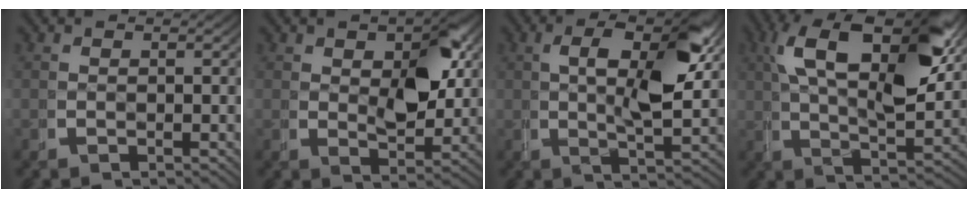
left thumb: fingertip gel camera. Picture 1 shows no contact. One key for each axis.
{"total": 5.1, "fx": 1.3, "fy": 2.6, "fz": 4.2, "tx": -0.066, "ty": -0.023, "tz": 0.035}
{"total": 8.2, "fx": 1.5, "fy": 2.8, "fz": 7.6, "tx": -0.127, "ty": -0.006, "tz": 0.025}
{"total": 13.0, "fx": 3.6, "fy": 5.8, "fz": 11.1, "tx": -0.190, "ty": -0.008, "tz": 0.061}